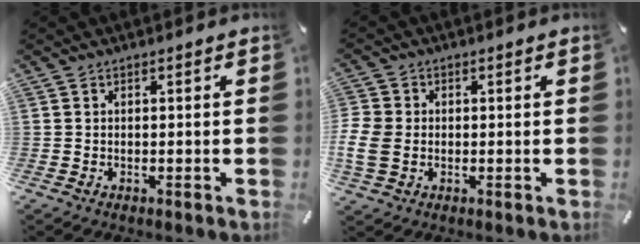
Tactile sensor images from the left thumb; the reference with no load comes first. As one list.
[{"total": 5.9, "force": [-0.6, 4.9, 3.3], "torque": [-0.078, 0.009, -0.009]}]